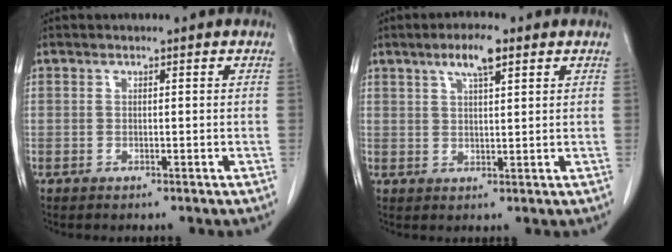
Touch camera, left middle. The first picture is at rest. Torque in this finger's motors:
{"motor_torque": [0.66, -0.56, 0.07, 0.07]}